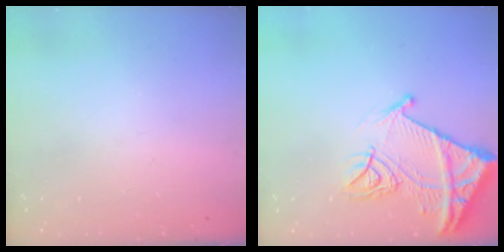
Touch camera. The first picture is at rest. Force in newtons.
{"total": 14.9, "press": 14.8, "slide": 1.6}